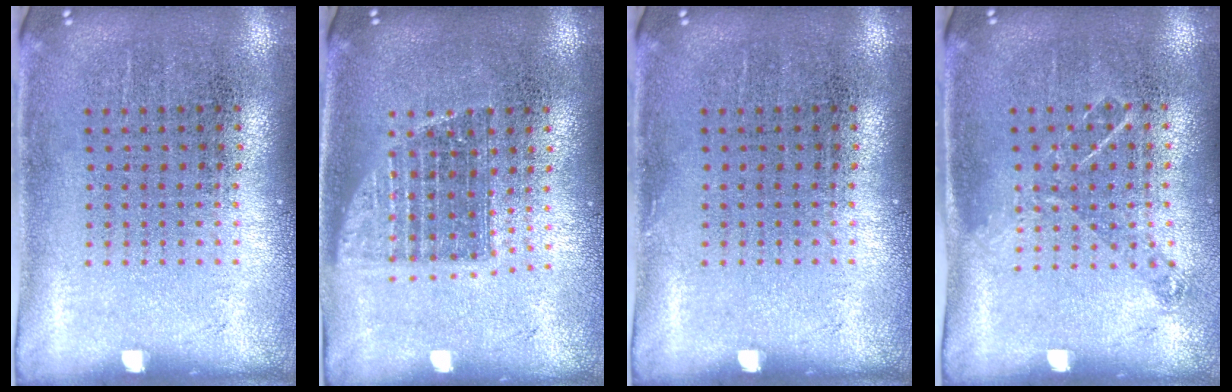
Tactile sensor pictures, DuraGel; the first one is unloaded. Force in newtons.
{"total": 1.2, "press": 1.0, "slide": 0.7}
{"total": 0.0}
{"total": 0.8, "press": 0.8, "slide": 0.2}